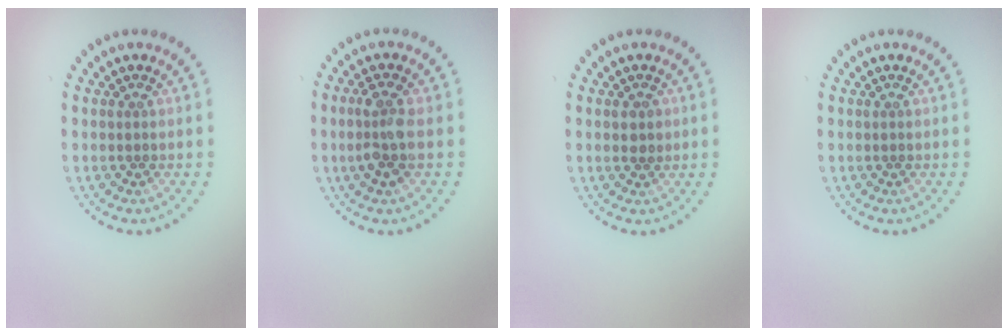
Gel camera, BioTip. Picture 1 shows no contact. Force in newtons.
{"total": 2.9, "press": 2.8, "slide": 0.8}
{"total": 1.4, "press": 1.4, "slide": 0.3}
{"total": 0.0}